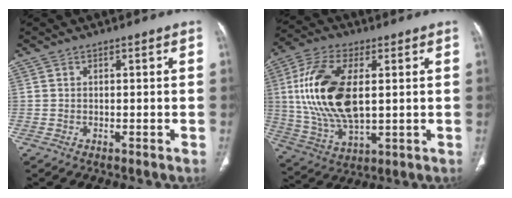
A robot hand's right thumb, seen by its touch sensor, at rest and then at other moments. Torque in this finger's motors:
{"motor_torque": [-0.83, 2.34, 1.90, 0.44, 0.63]}